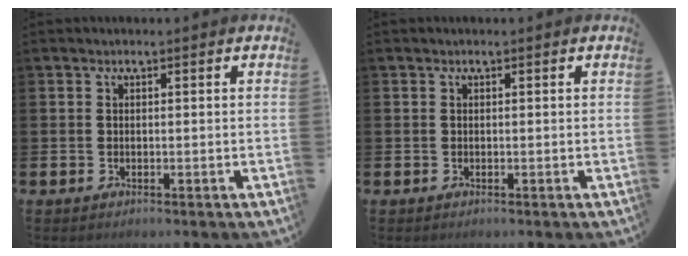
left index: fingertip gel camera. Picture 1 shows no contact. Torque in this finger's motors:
{"motor_torque": [0.02, 0.00, 0.00, -0.01]}